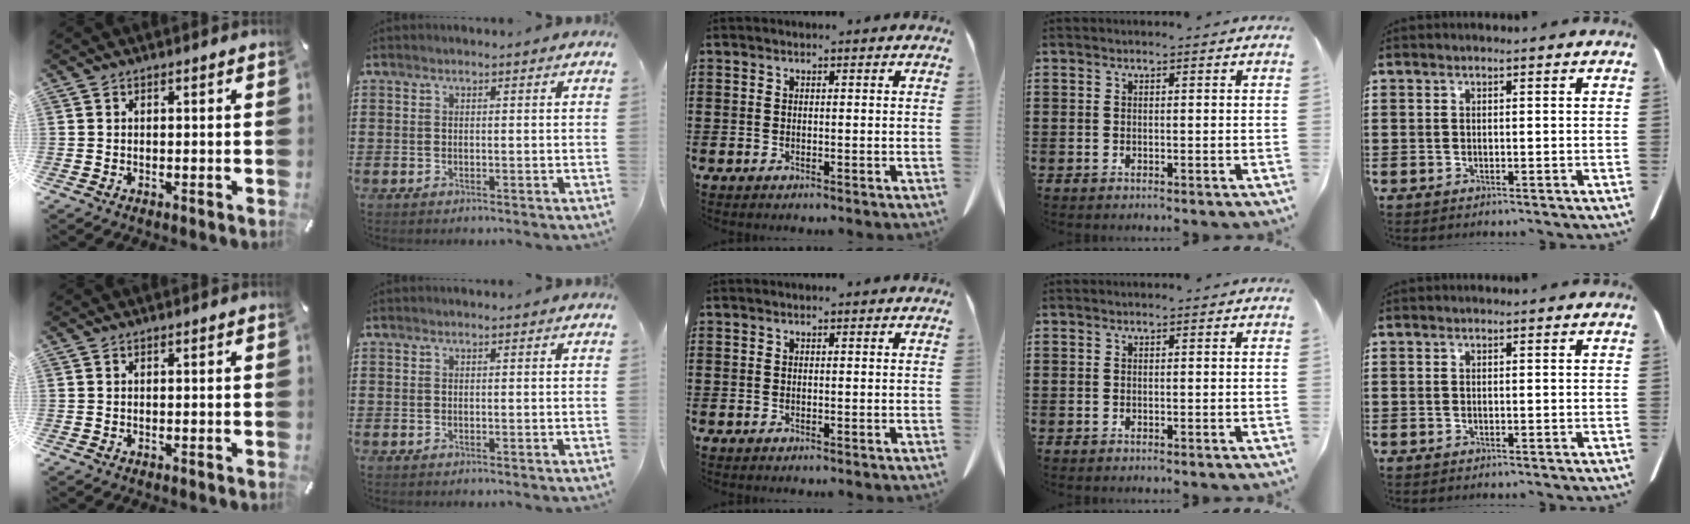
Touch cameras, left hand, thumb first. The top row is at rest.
{}